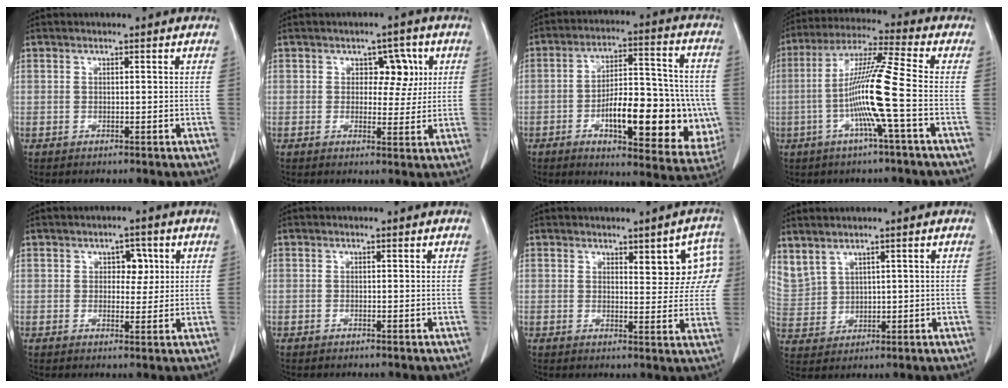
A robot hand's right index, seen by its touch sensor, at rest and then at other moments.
{"total": 5.0, "force": [1.5, 3.1, 3.6], "torque": [-0.036, 0.011, 0.022]}
{"total": 20.1, "force": [-4.6, 6.7, 18.4], "torque": [-0.218, 0.023, -0.052]}
{"total": 11.9, "force": [-2.6, -1.3, 11.6], "torque": [-0.223, 0.003, -0.057]}
{"total": 3.5, "force": [1.1, 2.2, 2.5], "torque": [-0.026, 0.009, 0.014]}
{"total": 0.0}
{"total": 8.0, "force": [3.0, 2.8, 6.9], "torque": [-0.060, 0.012, 0.031]}
{"total": 9.1, "force": [5.4, 6.2, 3.8], "torque": [-0.123, 0.015, 0.138]}